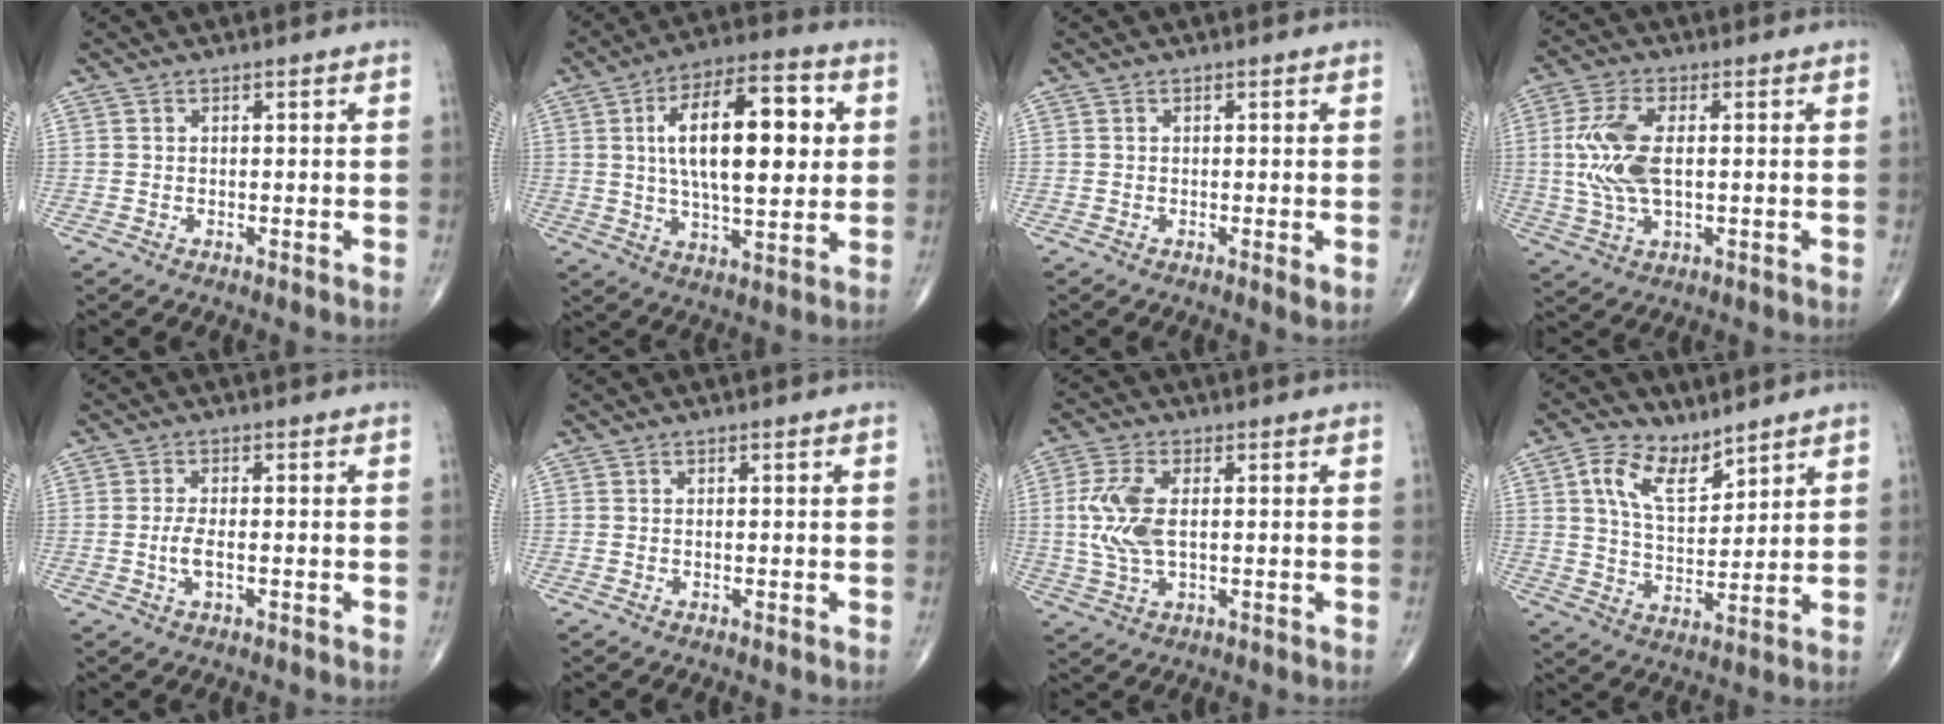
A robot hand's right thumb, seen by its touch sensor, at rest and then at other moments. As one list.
[{"total": 19.4, "force": [3.6, 8.2, 17.3], "torque": [-0.261, 0.007, 0.055]}, {"total": 1.5, "force": [-0.2, 0.3, 1.4], "torque": [-0.023, -0.006, -0.004]}, {"total": 10.6, "force": [0.7, 5.0, 9.3], "torque": [-0.212, 0.000, 0.016]}, {"total": 4.4, "force": [-0.9, 1.6, 4.0], "torque": [-0.086, 0.001, -0.018]}, {"total": 0.0}, {"total": 8.6, "force": [0.7, 4.2, 7.4], "torque": [-0.180, 0.000, 0.015]}, {"total": 9.6, "force": [5.7, 4.9, 5.9], "torque": [-0.095, -0.034, 0.113]}]